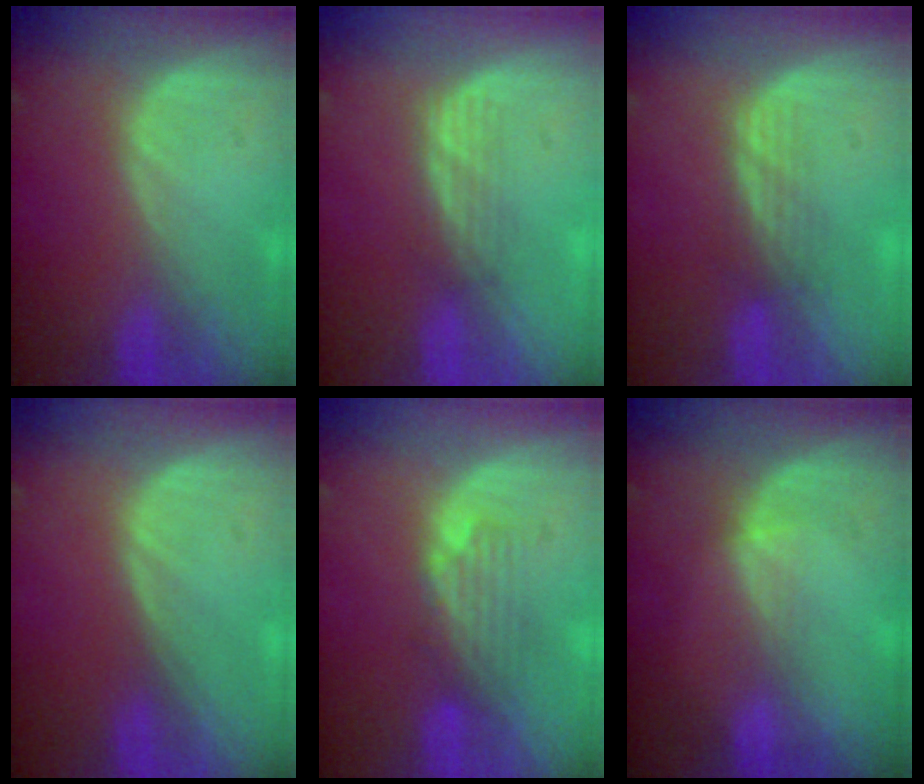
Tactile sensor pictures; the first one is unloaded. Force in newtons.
{"total": 2.9, "press": 2.6, "slide": 1.4}
{"total": 2.9, "press": 2.6, "slide": 1.3}
{"total": 0.0}
{"total": 4.0, "press": 3.6, "slide": 1.8}
{"total": 2.1, "press": 1.7, "slide": 1.2}